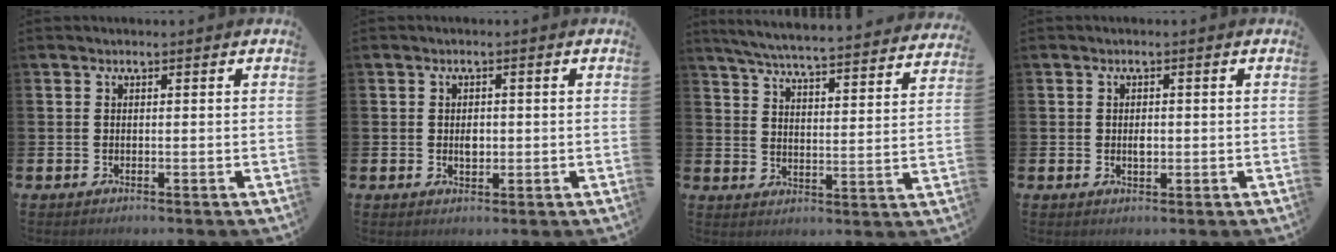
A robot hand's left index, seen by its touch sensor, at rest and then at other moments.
{"total": 1.8, "force": [0.1, 1.2, 1.3], "torque": [-0.004, -0.003, -0.005]}
{"total": 5.7, "force": [5.6, 0.0, 1.4], "torque": [-0.048, -0.048, 0.094]}
{"total": 1.5, "force": [0.1, 1.0, 1.1], "torque": [-0.008, 0.000, -0.003]}